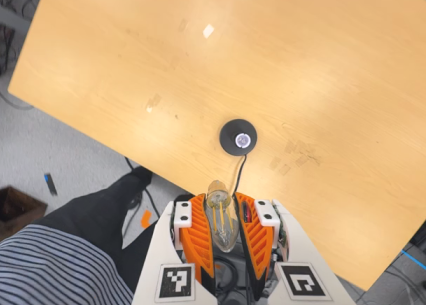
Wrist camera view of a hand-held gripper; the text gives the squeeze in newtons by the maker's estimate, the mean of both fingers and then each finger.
{"total": 24.0, "left": 26.9, "right": 21.0}